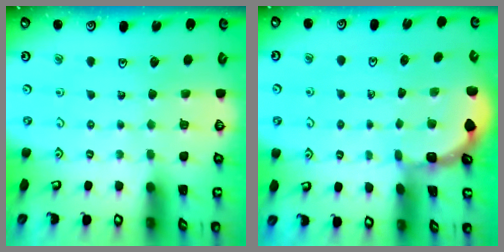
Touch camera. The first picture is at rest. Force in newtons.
{"total": 1.0, "press": 0.9, "slide": 0.2}